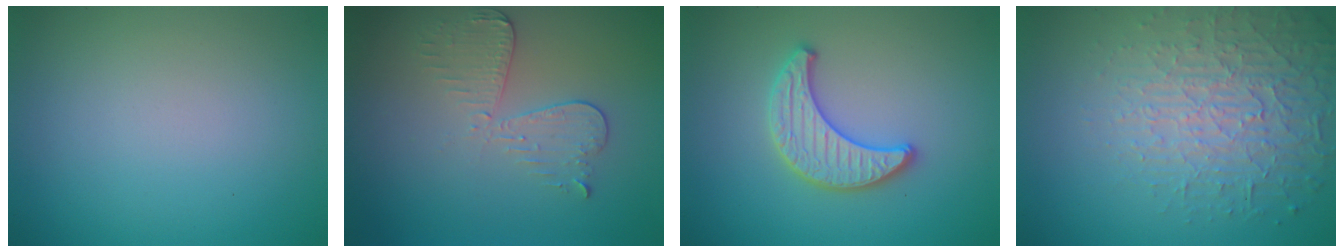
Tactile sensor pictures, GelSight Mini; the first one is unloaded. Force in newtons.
{"total": 2.9, "press": 2.6, "slide": 1.4}
{"total": 3.3, "press": 3.2, "slide": 0.3}
{"total": 5.1, "press": 4.3, "slide": 2.6}